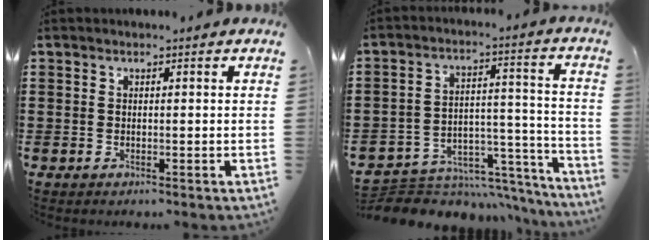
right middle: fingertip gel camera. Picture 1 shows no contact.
{"total": 5.4, "force": [-4.9, 2.3, 0.7], "torque": [-0.016, 0.012, -0.093]}